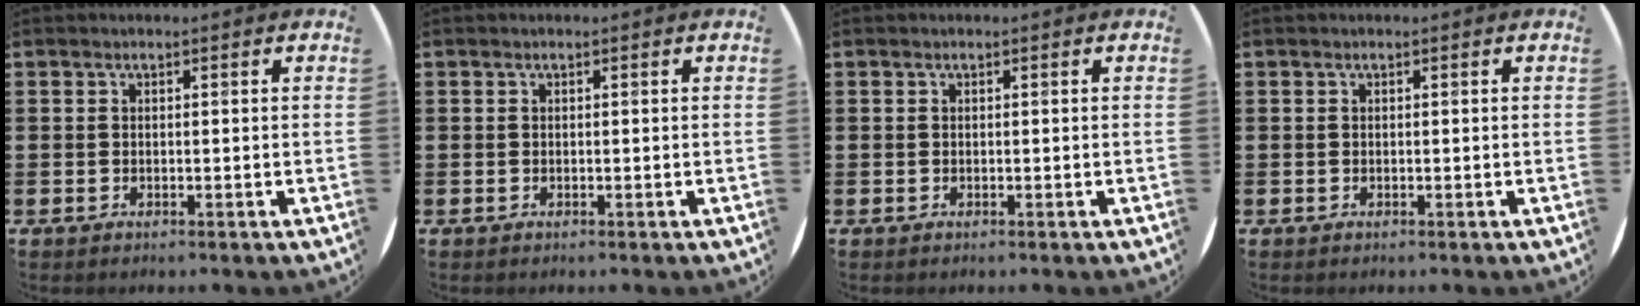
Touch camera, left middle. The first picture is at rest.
{"total": 0.0}
{"total": 0.0}
{"total": 0.0}